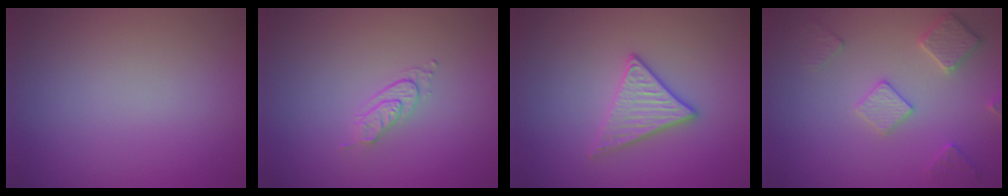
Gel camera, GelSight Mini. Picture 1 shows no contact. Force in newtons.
{"total": 1.7, "press": 1.1, "slide": 1.3}
{"total": 2.9, "press": 2.8, "slide": 0.7}
{"total": 2.9, "press": 2.8, "slide": 0.5}